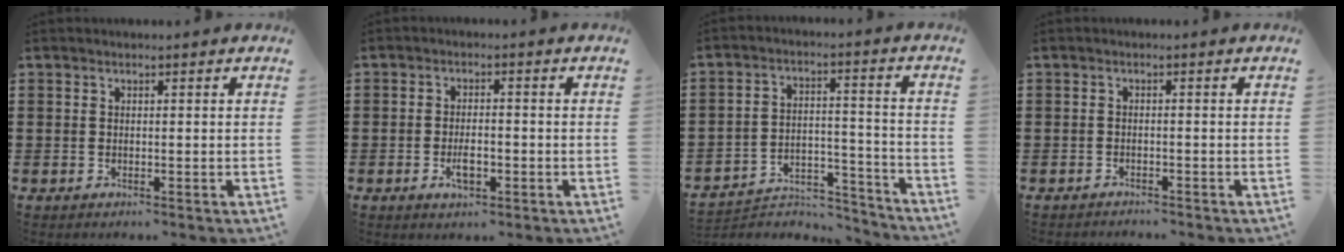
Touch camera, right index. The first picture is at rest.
{"total": 3.2, "force": [-1.0, 1.3, 2.7], "torque": [-0.045, 0.005, -0.017]}
{"total": 4.9, "force": [-4.6, 1.1, 1.0], "torque": [-0.020, 0.007, -0.094]}
{"total": 1.3, "force": [-1.3, 0.0, -0.2], "torque": [0.000, 0.002, -0.028]}